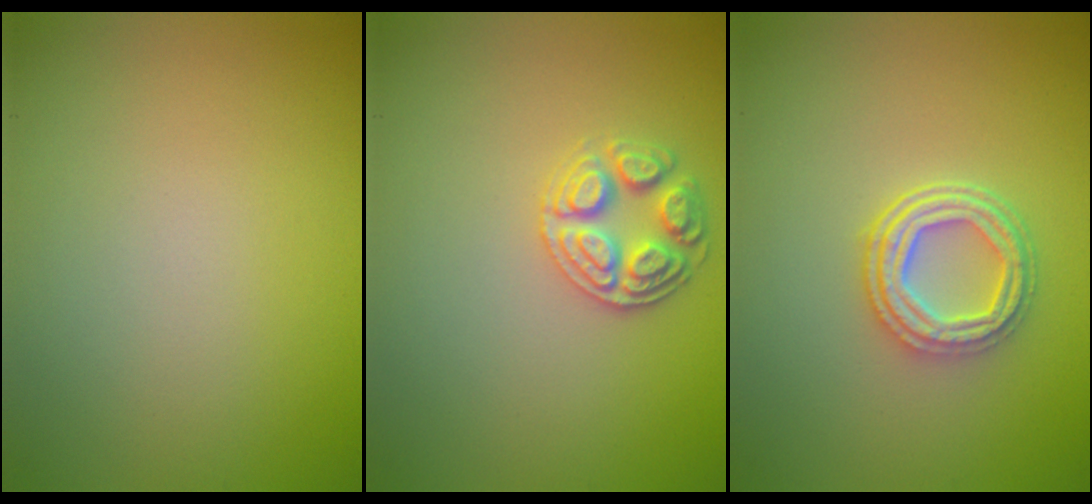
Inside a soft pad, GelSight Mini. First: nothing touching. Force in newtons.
{"total": 2.8, "press": 2.7, "slide": 0.6}
{"total": 4.0, "press": 3.2, "slide": 2.3}